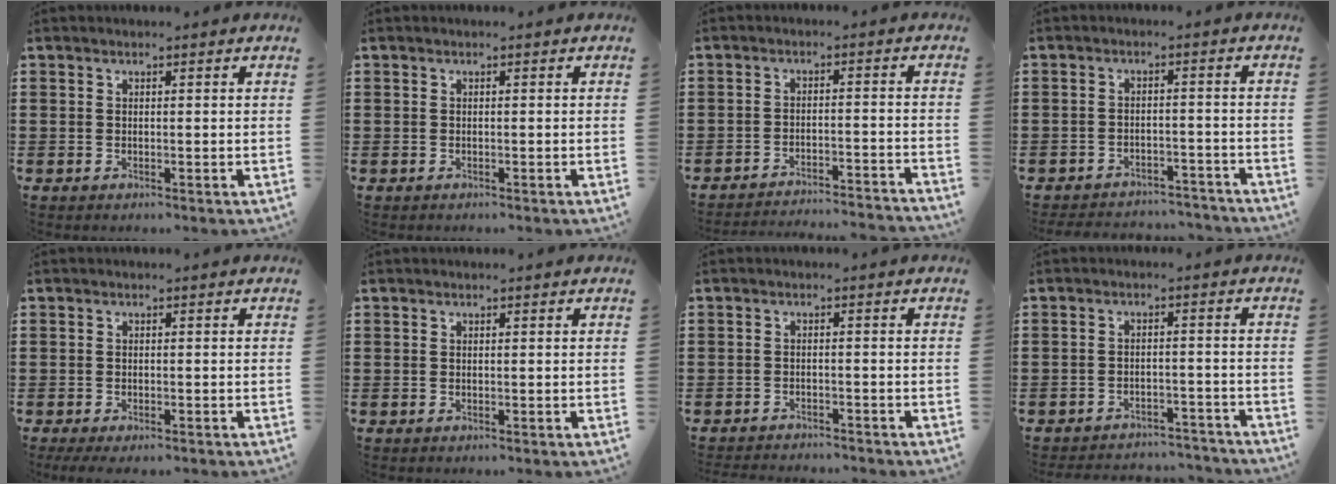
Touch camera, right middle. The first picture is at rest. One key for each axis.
{"total": 0.0}
{"total": 3.2, "fx": -3.2, "fy": -0.3, "fz": 0.4, "tx": -0.011, "ty": 0.000, "tz": -0.068}
{"total": 3.5, "fx": -3.4, "fy": 0.3, "fz": -0.1, "tx": -0.004, "ty": 0.003, "tz": -0.074}
{"total": 0.9, "fx": -0.8, "fy": 0.1, "fz": 0.5, "tx": -0.010, "ty": -0.003, "tz": -0.014}
{"total": 0.0}
{"total": 1.8, "fx": -1.8, "fy": 0.0, "fz": 0.0, "tx": -0.004, "ty": 0.001, "tz": -0.039}
{"total": 3.2, "fx": -3.2, "fy": 0.2, "fz": 0.0, "tx": -0.005, "ty": 0.002, "tz": -0.068}